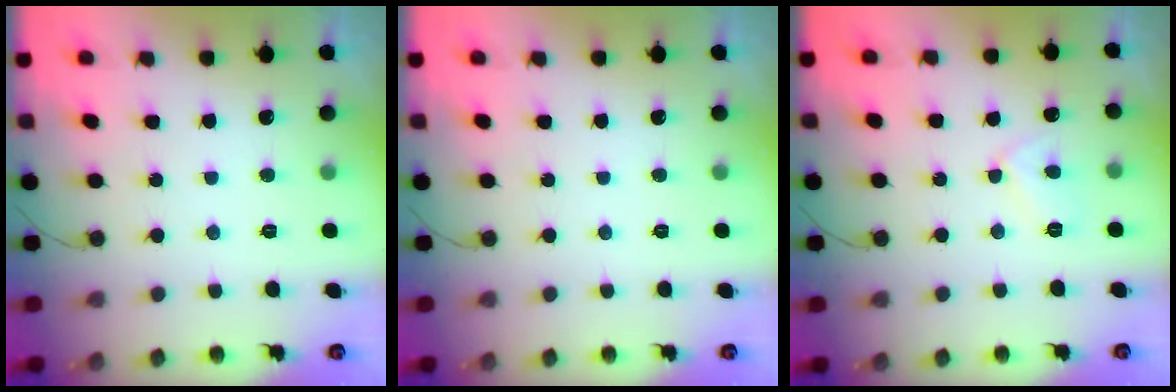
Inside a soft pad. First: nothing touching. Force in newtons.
{"total": 0.0}
{"total": 5.5, "press": 5.5, "slide": 0.7}